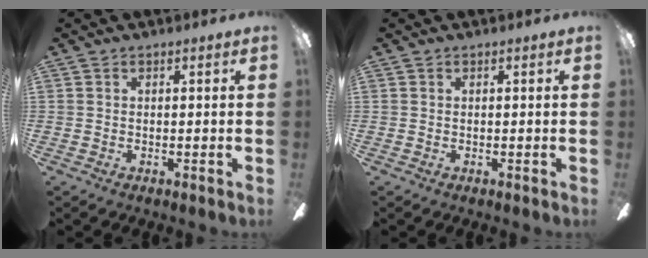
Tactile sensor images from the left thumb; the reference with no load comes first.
{"total": 0.0}